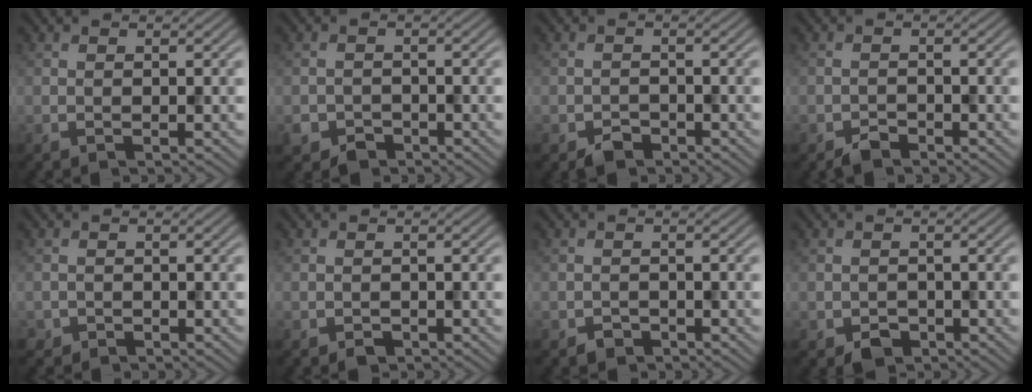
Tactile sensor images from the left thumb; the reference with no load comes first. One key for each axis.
{"total": 3.5, "fx": -2.3, "fy": 2.4, "fz": 1.0, "tx": -0.022, "ty": -0.010, "tz": -0.048}
{"total": 2.2, "fx": -1.7, "fy": 1.3, "fz": 0.6, "tx": -0.007, "ty": -0.001, "tz": -0.036}
{"total": 1.8, "fx": -1.5, "fy": 0.9, "fz": 0.5, "tx": -0.006, "ty": 0.000, "tz": -0.032}
{"total": 1.1, "fx": -0.7, "fy": 0.8, "fz": 0.0, "tx": 0.005, "ty": -0.003, "tz": -0.017}
{"total": 1.1, "fx": -0.8, "fy": 0.7, "fz": 0.3, "tx": -0.004, "ty": -0.004, "tz": -0.017}
{"total": 1.5, "fx": -1.2, "fy": 0.9, "fz": 0.3, "tx": -0.003, "ty": 0.000, "tz": -0.025}
{"total": 2.2, "fx": -1.4, "fy": 1.6, "fz": 0.7, "tx": -0.010, "ty": -0.005, "tz": -0.030}